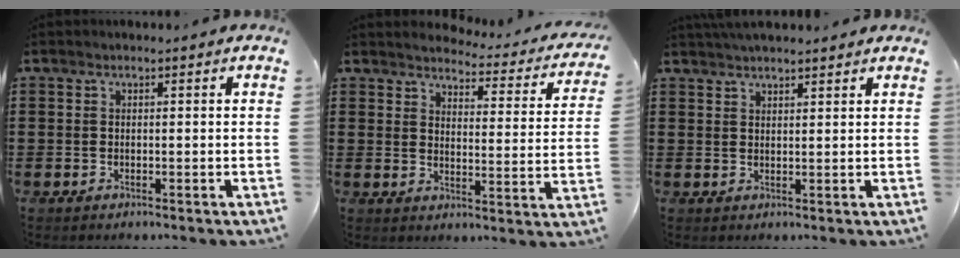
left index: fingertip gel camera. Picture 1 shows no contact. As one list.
[{"total": 2.9, "force": [2.8, -0.1, 0.5], "torque": [-0.021, -0.029, 0.041]}, {"total": 2.3, "force": [2.3, 0.1, 0.3], "torque": [-0.012, -0.001, 0.044]}]